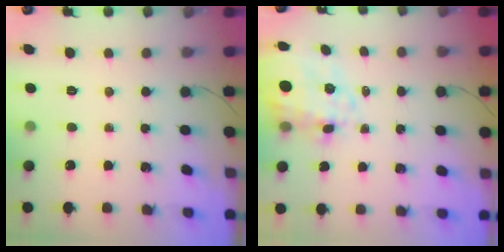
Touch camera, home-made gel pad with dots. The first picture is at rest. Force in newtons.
{"total": 7.7, "press": 7.1, "slide": 3.1}